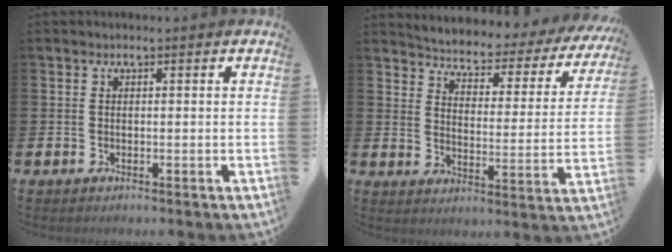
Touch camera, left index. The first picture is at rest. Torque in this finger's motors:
{"motor_torque": [1.08, -1.06, 0.75, 0.03]}